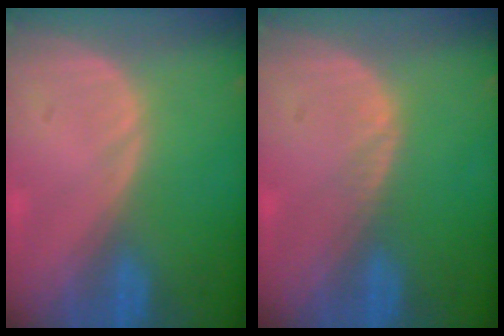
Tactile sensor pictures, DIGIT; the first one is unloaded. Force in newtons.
{"total": 0.5, "press": 0.5, "slide": 0.1}